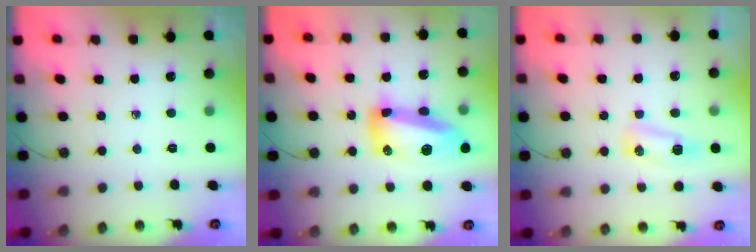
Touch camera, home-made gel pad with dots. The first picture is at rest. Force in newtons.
{"total": 16.4, "press": 16.3, "slide": 1.5}
{"total": 16.8, "press": 8.4, "slide": 14.6}